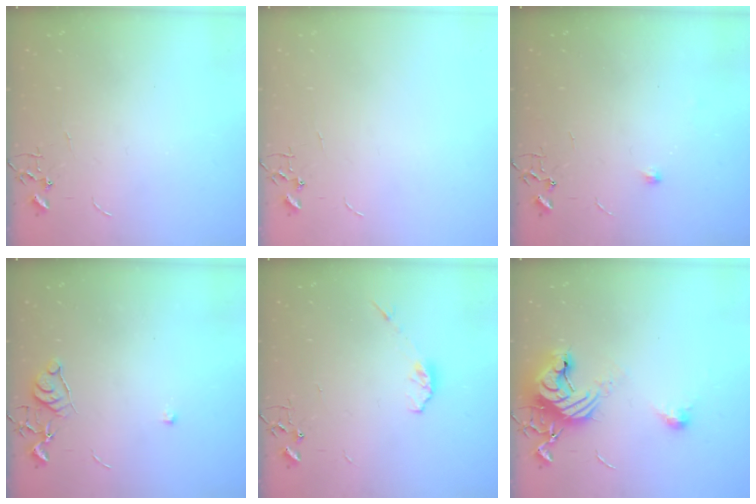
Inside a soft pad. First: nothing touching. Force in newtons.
{"total": 0.0}
{"total": 5.4, "press": 5.3, "slide": 1.0}
{"total": 5.5, "press": 5.4, "slide": 0.8}
{"total": 4.3, "press": 4.1, "slide": 1.1}
{"total": 13.9, "press": 13.8, "slide": 1.2}